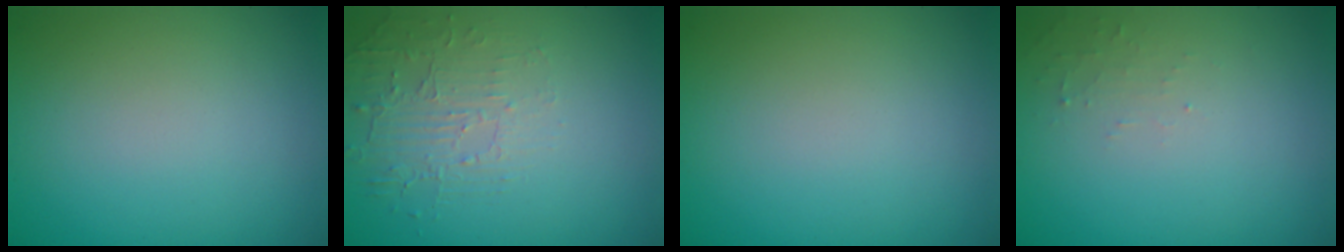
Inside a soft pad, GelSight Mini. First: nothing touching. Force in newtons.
{"total": 1.9, "press": 1.0, "slide": 1.6}
{"total": 0.0}
{"total": 1.1, "press": 1.1, "slide": 0.2}